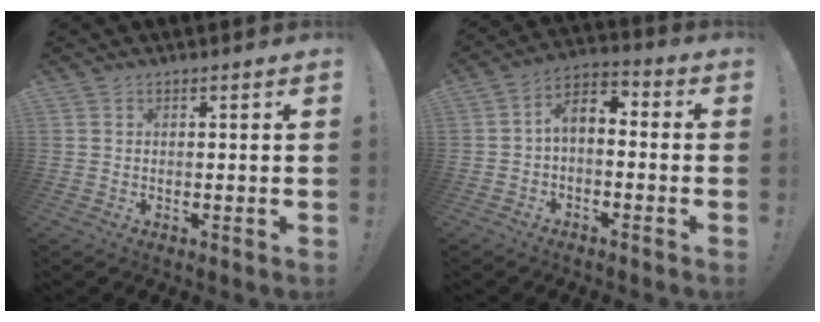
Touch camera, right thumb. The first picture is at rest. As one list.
[{"total": 5.6, "force": [-1.4, 3.4, 4.2], "torque": [-0.083, 0.012, -0.024]}]